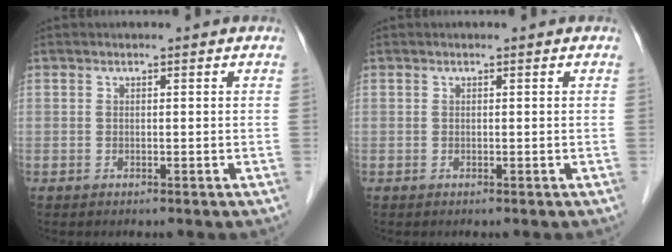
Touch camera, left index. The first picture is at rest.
{"total": 0.0}